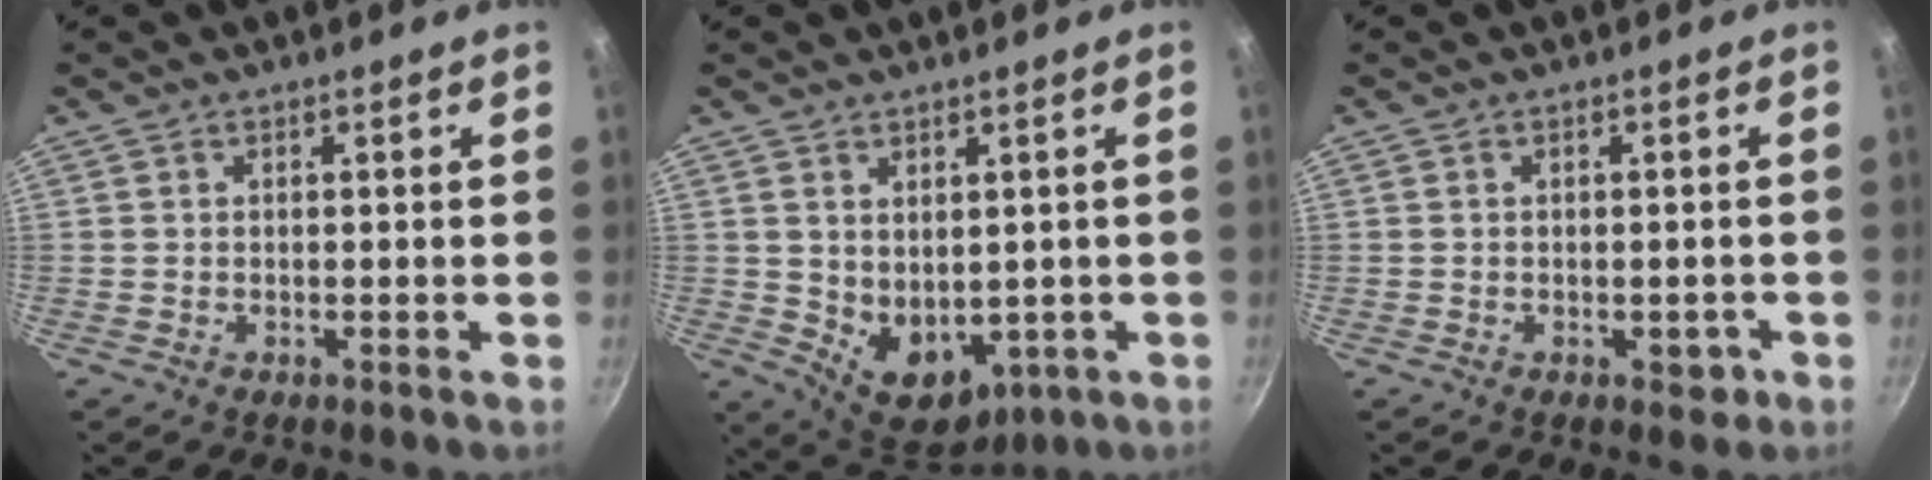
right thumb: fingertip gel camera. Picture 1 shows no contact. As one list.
[{"total": 10.2, "force": [0.1, 7.2, 7.3], "torque": [-0.084, -0.024, 0.029]}, {"total": 2.6, "force": [-1.0, 1.5, 1.8], "torque": [-0.004, 0.013, -0.008]}]